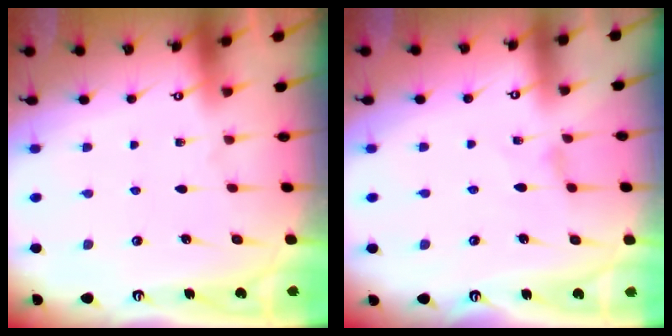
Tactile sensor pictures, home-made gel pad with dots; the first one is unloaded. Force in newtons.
{"total": 0.0}